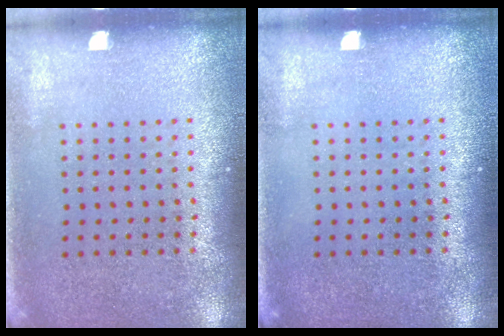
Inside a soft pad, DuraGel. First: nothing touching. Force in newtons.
{"total": 0.0}